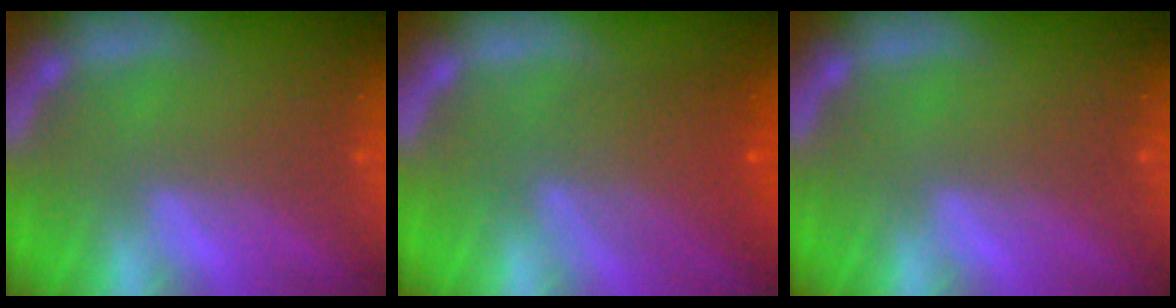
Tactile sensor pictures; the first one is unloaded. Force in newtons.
{"total": 5.5}
{"total": 0.0}